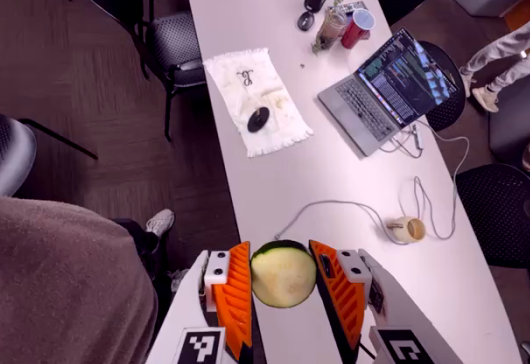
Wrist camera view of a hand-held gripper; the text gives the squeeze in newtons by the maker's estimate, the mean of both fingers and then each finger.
{"total": 9.4, "left": 9.2, "right": 9.5}